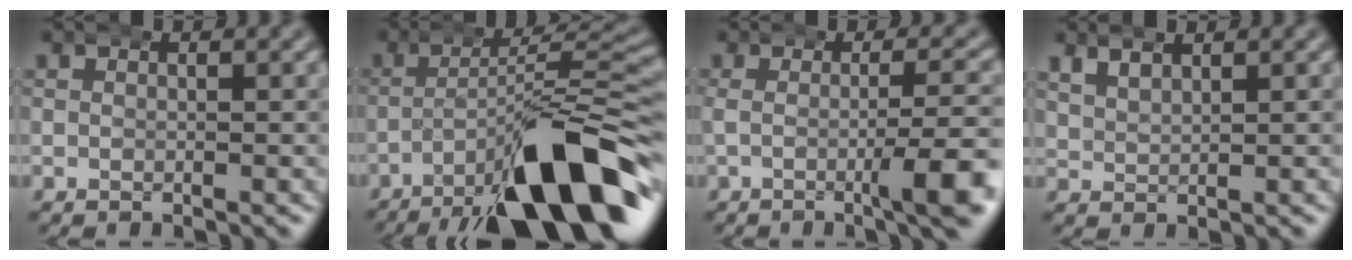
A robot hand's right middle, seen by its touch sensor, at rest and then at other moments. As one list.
[{"total": 11.1, "force": [-6.4, 1.8, 8.8], "torque": [-0.121, 0.016, -0.101]}, {"total": 5.7, "force": [-1.1, 1.3, 5.5], "torque": [-0.069, 0.012, -0.023]}, {"total": 2.4, "force": [1.4, 1.7, 0.9], "torque": [-0.028, -0.003, 0.030]}]